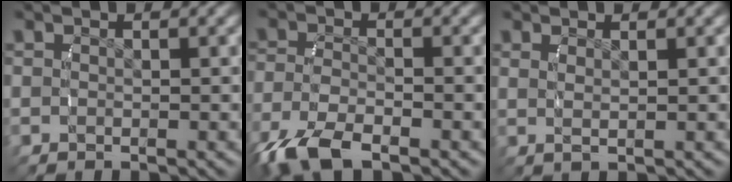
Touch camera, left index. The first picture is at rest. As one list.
[{"total": 5.4, "force": [-3.0, 2.9, 3.5], "torque": [-0.095, -0.030, -0.033]}, {"total": 1.3, "force": [0.8, -0.6, 0.8], "torque": [-0.021, -0.007, 0.021]}]